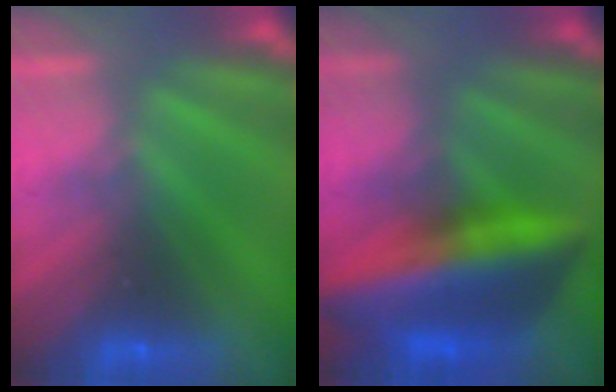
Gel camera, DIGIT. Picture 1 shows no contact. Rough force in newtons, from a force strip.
{"total": 6.1}